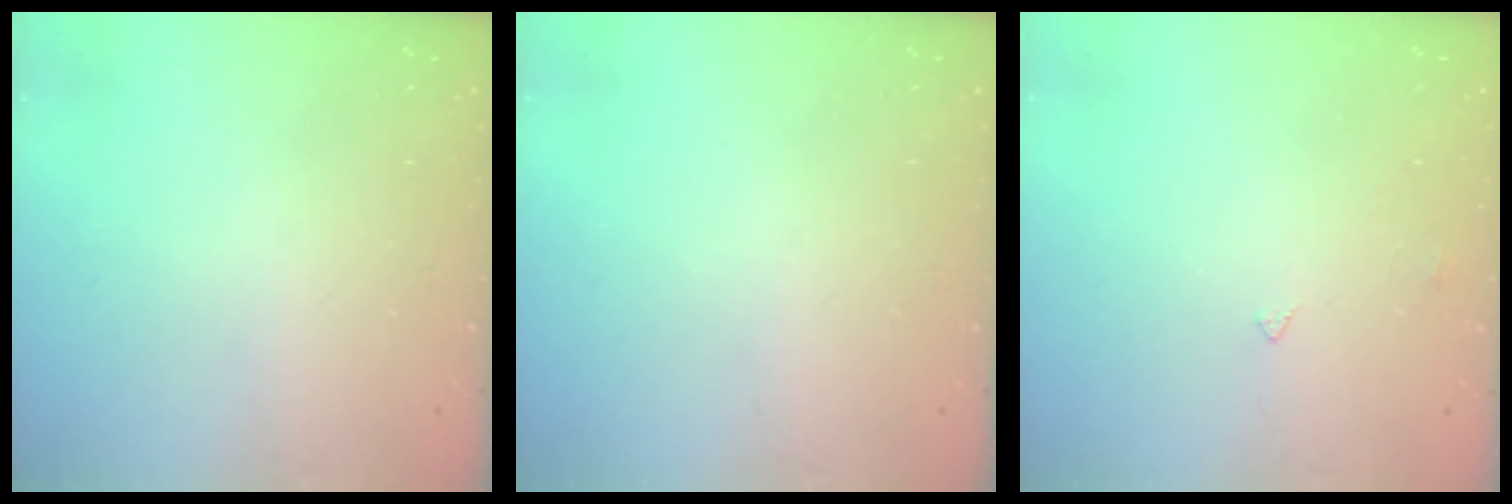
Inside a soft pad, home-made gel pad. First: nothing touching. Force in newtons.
{"total": 0.0}
{"total": 2.5, "press": 2.5, "slide": 0.3}